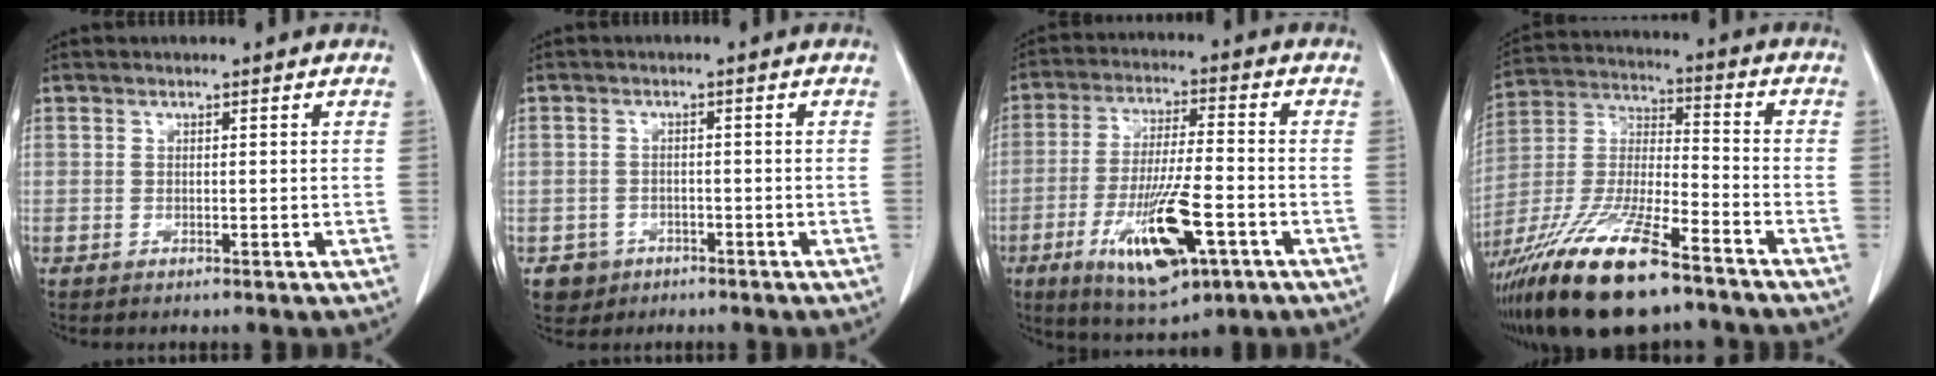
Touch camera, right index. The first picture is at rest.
{"total": 3.3, "force": [-1.6, 2.9, 0.1], "torque": [0.002, 0.012, -0.023]}
{"total": 14.1, "force": [-5.7, 3.2, 12.6], "torque": [-0.235, -0.018, -0.086]}
{"total": 21.1, "force": [-14.6, 4.4, 14.6], "torque": [-0.321, -0.036, -0.269]}